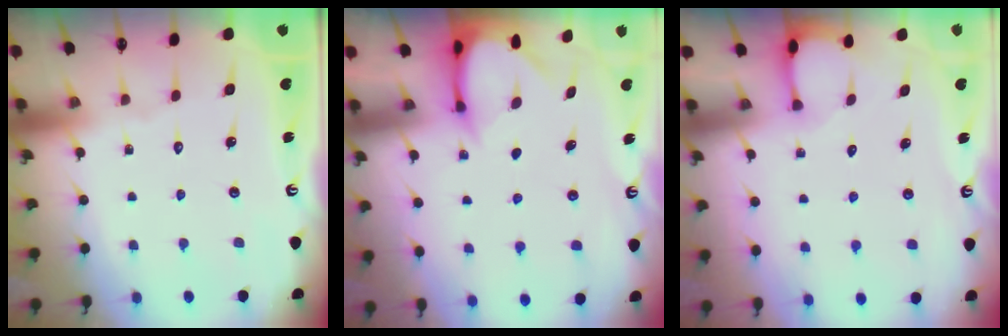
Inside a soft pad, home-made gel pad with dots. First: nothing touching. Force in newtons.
{"total": 3.6, "press": 3.6, "slide": 0.2}
{"total": 2.0, "press": 2.0, "slide": 0.3}